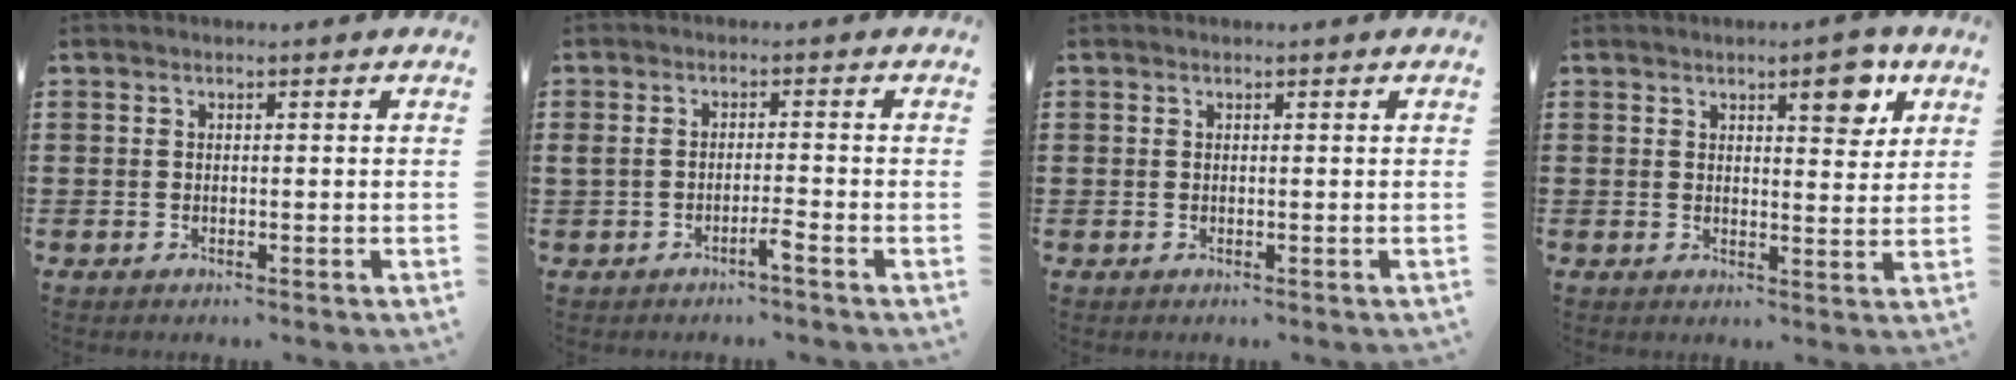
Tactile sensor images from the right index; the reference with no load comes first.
{"total": 2.1, "force": [-1.5, 0.0, 1.4], "torque": [-0.026, 0.000, -0.029]}
{"total": 0.5, "force": [0.2, 0.5, -0.1], "torque": [0.001, 0.005, 0.003]}
{"total": 5.9, "force": [3.7, 2.0, 4.2], "torque": [-0.060, -0.004, 0.056]}